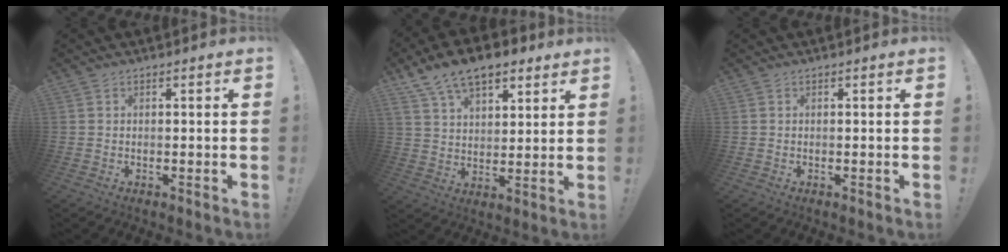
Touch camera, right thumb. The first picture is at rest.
{"total": 12.7, "force": [8.5, 6.7, 6.7], "torque": [-0.117, -0.041, 0.160]}
{"total": 0.0}